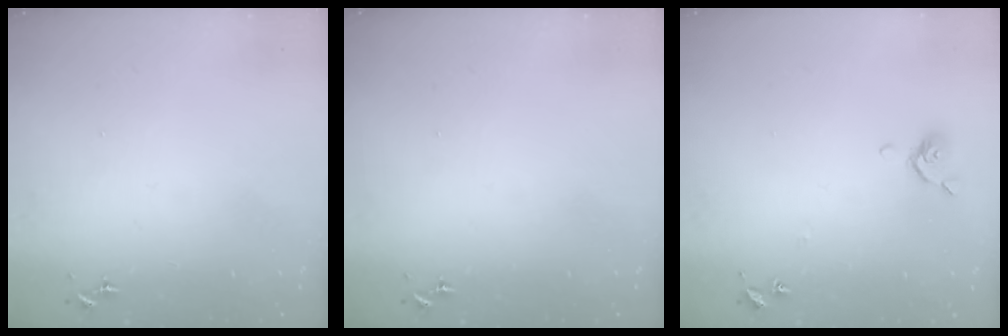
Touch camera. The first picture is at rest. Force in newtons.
{"total": 0.0}
{"total": 5.6, "press": 5.6, "slide": 0.9}